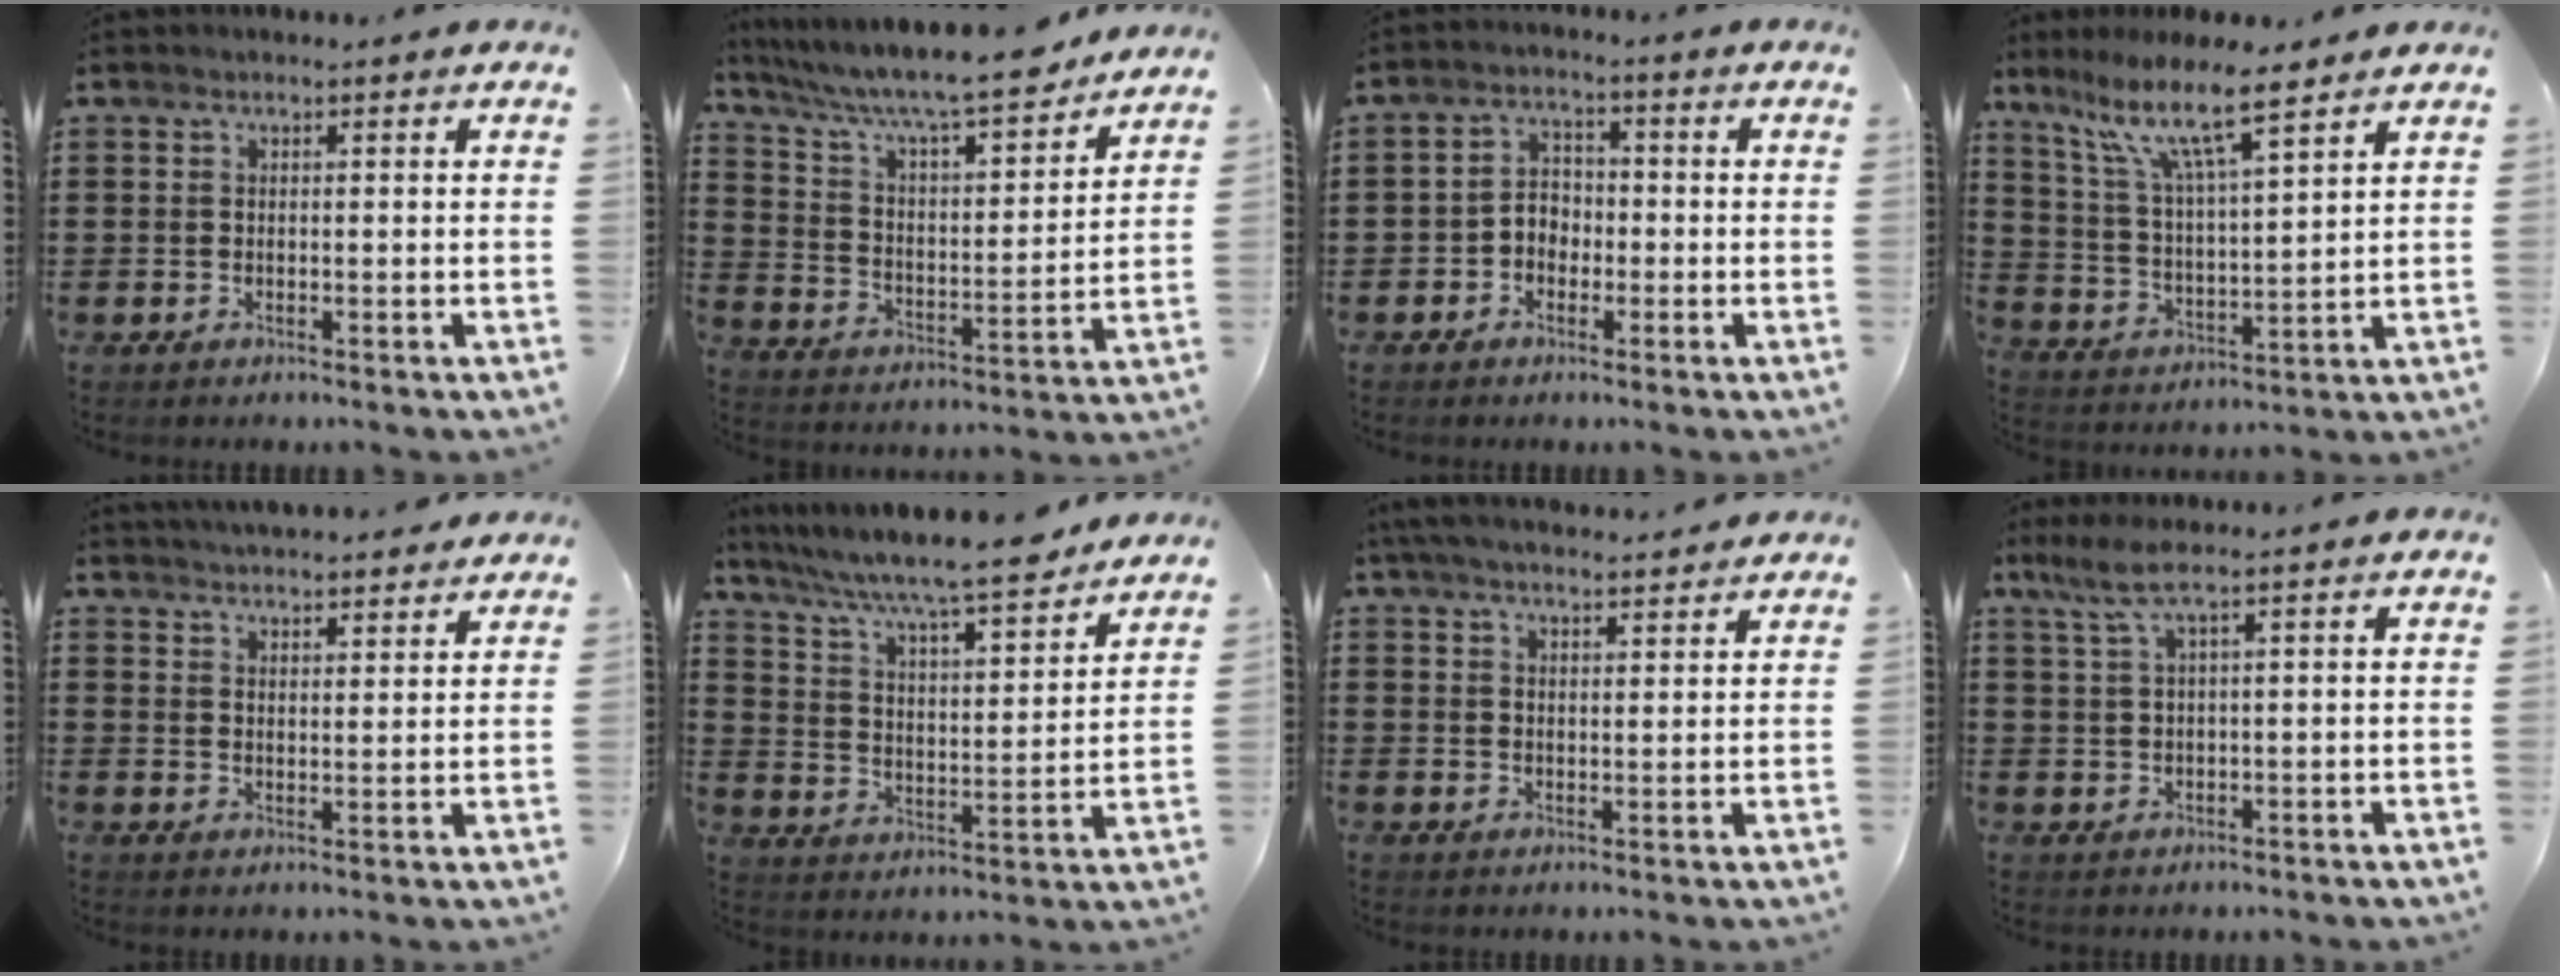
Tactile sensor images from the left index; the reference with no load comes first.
{"total": 8.7, "force": [7.5, 0.7, 4.4], "torque": [-0.114, -0.046, 0.122]}
{"total": 3.2, "force": [-1.6, 2.4, 1.3], "torque": [-0.032, 0.010, -0.037]}
{"total": 9.7, "force": [7.2, 1.3, 6.3], "torque": [-0.145, -0.032, 0.124]}
{"total": 3.9, "force": [3.9, 0.0, 0.1], "torque": [-0.016, -0.017, 0.070]}
{"total": 8.0, "force": [7.0, 0.4, 3.8], "torque": [-0.101, -0.043, 0.112]}
{"total": 4.2, "force": [3.9, 0.3, 1.4], "torque": [-0.038, -0.007, 0.073]}
{"total": 3.5, "force": [1.5, 0.0, 3.1], "torque": [-0.072, -0.003, 0.023]}